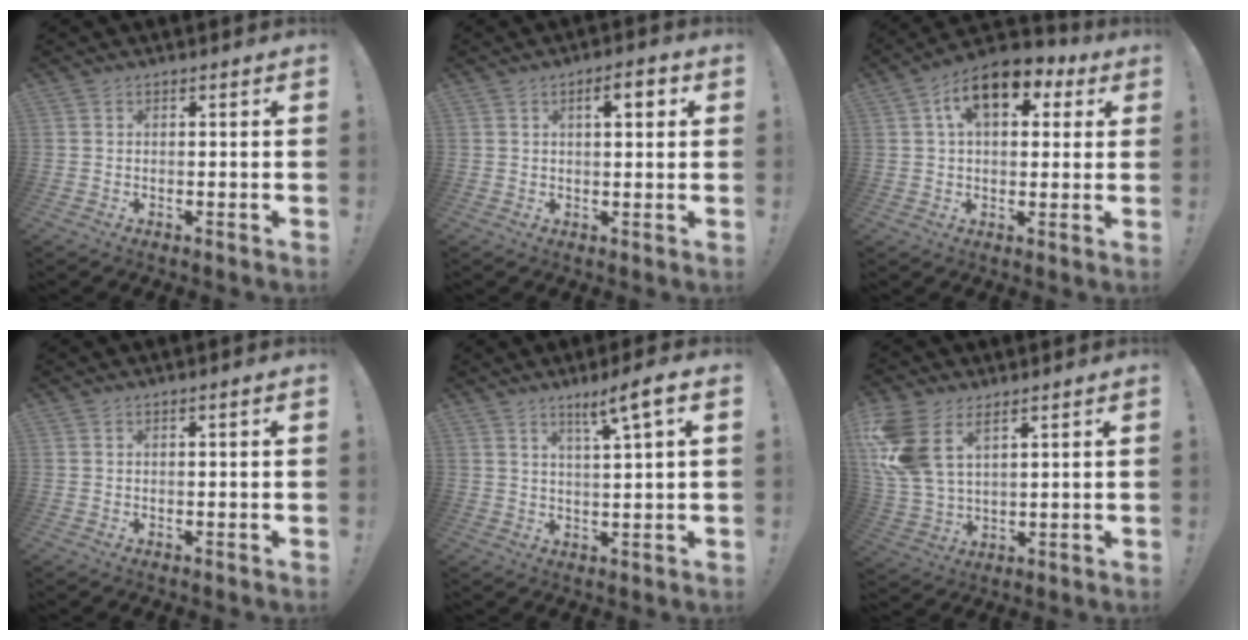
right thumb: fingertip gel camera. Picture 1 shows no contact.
{"total": 5.3, "force": [1.9, 1.6, 4.7], "torque": [-0.056, -0.007, 0.021]}
{"total": 13.4, "force": [5.8, 7.5, 9.5], "torque": [-0.142, -0.014, 0.100]}
{"total": 0.9, "force": [0.2, -0.2, 0.9], "torque": [-0.008, -0.003, 0.000]}
{"total": 7.0, "force": [3.8, -0.2, 5.9], "torque": [-0.080, -0.024, 0.052]}
{"total": 12.5, "force": [6.2, 7.2, 8.0], "torque": [-0.165, -0.028, 0.123]}